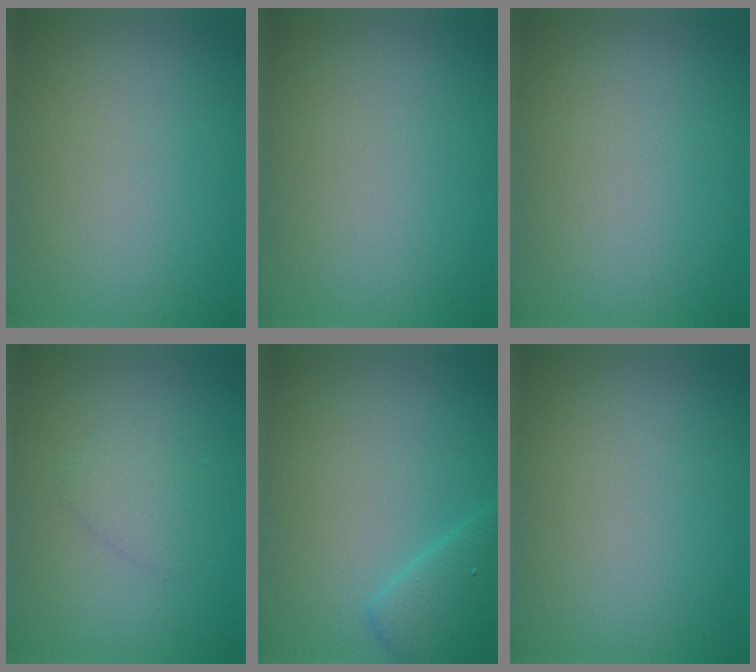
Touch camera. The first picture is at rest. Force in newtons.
{"total": 0.0}
{"total": 0.0}
{"total": 1.6, "press": 1.6, "slide": 0.1}
{"total": 2.9, "press": 2.9, "slide": 0.1}
{"total": 0.0}